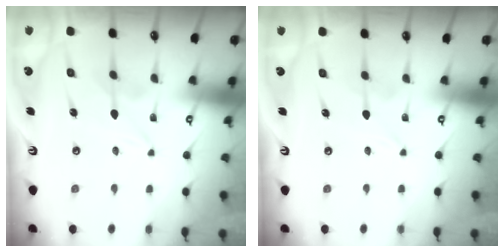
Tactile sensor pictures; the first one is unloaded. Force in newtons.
{"total": 0.0}